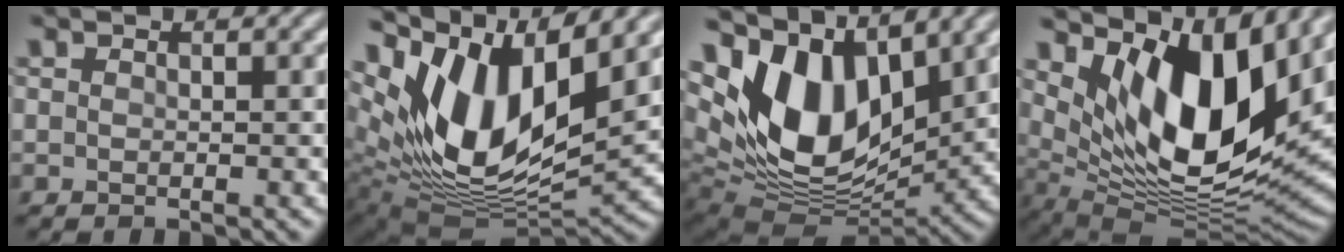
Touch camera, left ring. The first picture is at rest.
{"total": 13.1, "force": [5.4, 6.1, 10.3], "torque": [-0.198, 0.001, 0.107]}
{"total": 11.7, "force": [5.1, 6.3, 8.5], "torque": [-0.167, -0.001, 0.096]}
{"total": 13.4, "force": [5.6, 5.7, 10.7], "torque": [-0.184, -0.010, 0.107]}